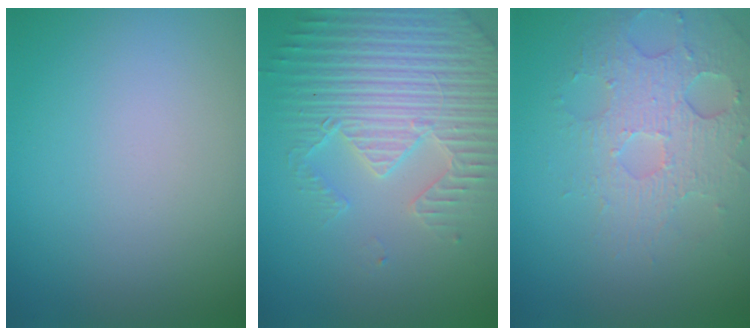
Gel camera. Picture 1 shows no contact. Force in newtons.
{"total": 5.0, "press": 4.8, "slide": 1.4}
{"total": 3.5, "press": 3.2, "slide": 1.4}